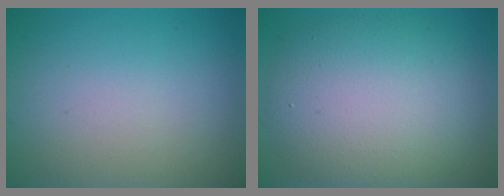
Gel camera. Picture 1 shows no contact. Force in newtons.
{"total": 9.2, "press": 9.1, "slide": 0.9}